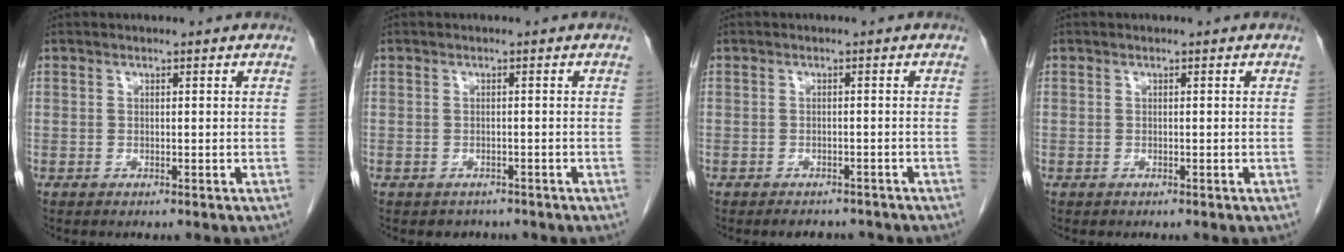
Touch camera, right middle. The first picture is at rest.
{"total": 2.0, "force": [-1.6, 1.2, 0.0], "torque": [-0.008, 0.002, -0.025]}
{"total": 3.8, "force": [-3.4, 1.6, 0.7], "torque": [-0.003, 0.002, -0.043]}
{"total": 0.0}